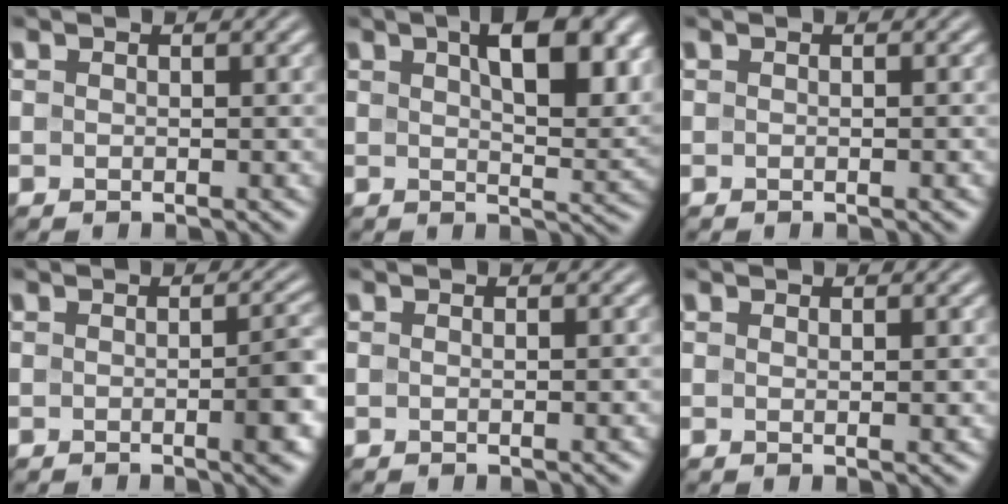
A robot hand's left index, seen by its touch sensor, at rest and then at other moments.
{"total": 8.3, "force": [3.2, 3.2, 6.9], "torque": [-0.099, 0.005, 0.051]}
{"total": 0.8, "force": [-0.2, 0.1, 0.8], "torque": [-0.007, 0.000, -0.005]}
{"total": 2.9, "force": [-0.6, 0.5, 2.8], "torque": [-0.037, 0.000, -0.008]}
{"total": 0.8, "force": [-0.1, 0.0, 0.8], "torque": [-0.010, 0.000, -0.003]}
{"total": 0.8, "force": [0.3, 0.1, 0.7], "torque": [-0.012, -0.002, 0.006]}